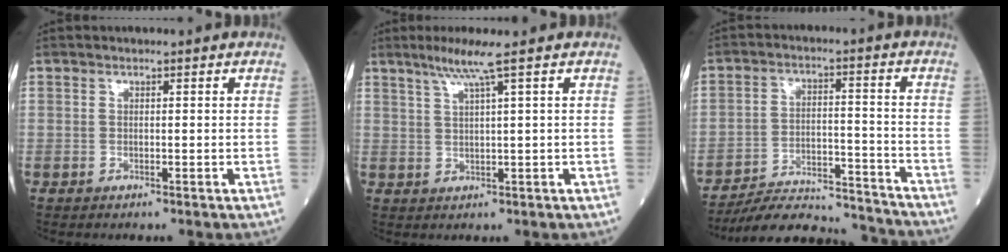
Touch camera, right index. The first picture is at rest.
{"total": 4.1, "force": [2.5, -1.2, 3.0], "torque": [-0.065, -0.001, 0.052]}
{"total": 15.2, "force": [-14.9, 1.7, 2.9], "torque": [-0.038, 0.020, -0.222]}